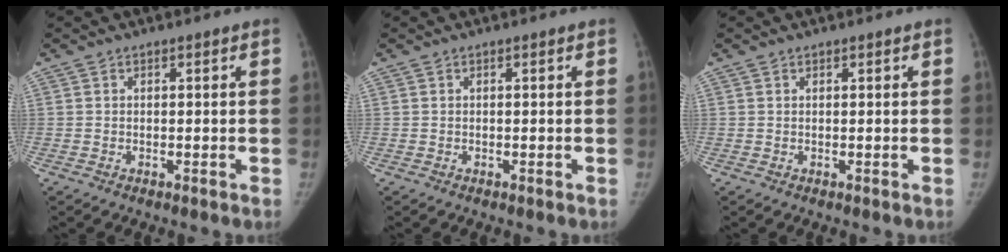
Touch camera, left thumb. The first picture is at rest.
{"total": 0.0}
{"total": 0.0}